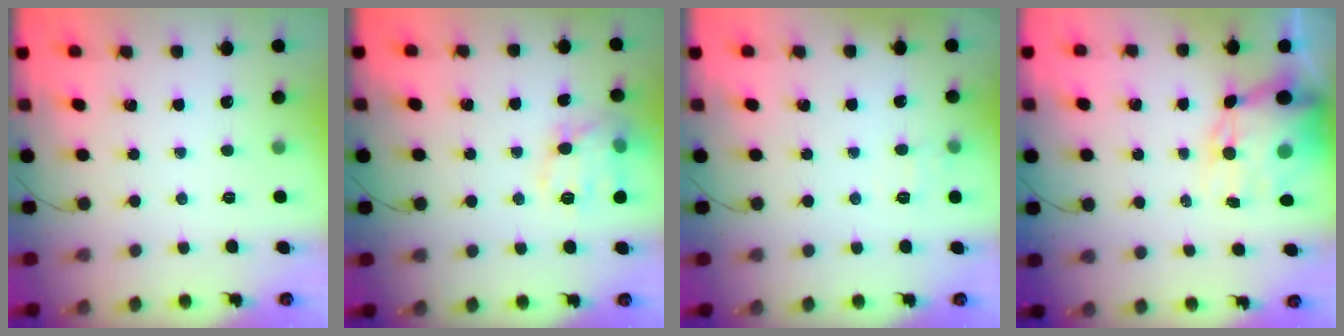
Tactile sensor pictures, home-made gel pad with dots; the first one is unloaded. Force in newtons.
{"total": 13.3, "press": 13.3, "slide": 0.3}
{"total": 6.9, "press": 6.7, "slide": 1.6}
{"total": 12.5, "press": 12.1, "slide": 3.3}